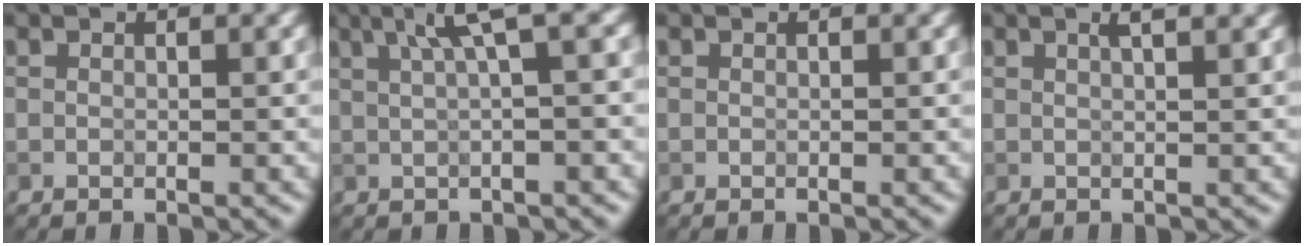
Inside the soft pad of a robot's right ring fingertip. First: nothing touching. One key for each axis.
{"total": 4.5, "fx": 2.0, "fy": 0.8, "fz": 3.9, "tx": -0.055, "ty": 0.015, "tz": 0.031}
{"total": 0.0}
{"total": 2.8, "fx": 1.5, "fy": 1.1, "fz": 2.1, "tx": -0.006, "ty": 0.009, "tz": -0.002}